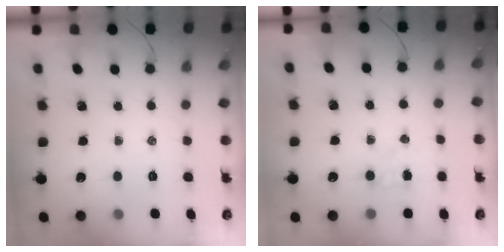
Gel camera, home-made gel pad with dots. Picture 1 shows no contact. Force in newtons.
{"total": 3.4, "press": 3.3, "slide": 0.9}